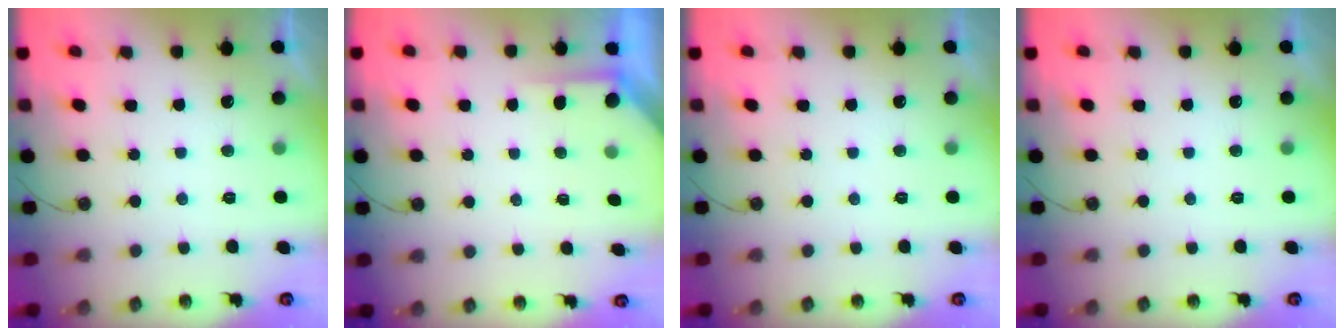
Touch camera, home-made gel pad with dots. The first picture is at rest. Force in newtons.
{"total": 1.5, "press": 1.5, "slide": 0.3}
{"total": 0.0}
{"total": 0.0}